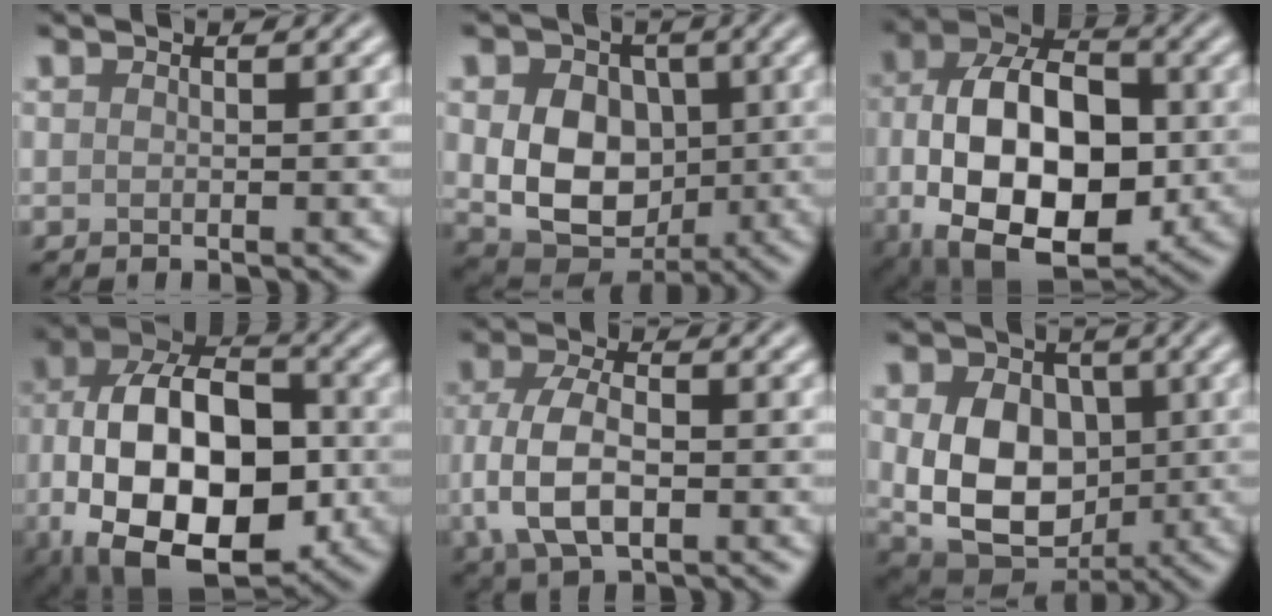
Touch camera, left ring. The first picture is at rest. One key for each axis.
{"total": 9.4, "fx": 0.3, "fy": 7.2, "fz": 6.1, "tx": -0.088, "ty": -0.013, "tz": 0.002}
{"total": 15.7, "fx": -1.8, "fy": 9.6, "fz": 12.4, "tx": -0.195, "ty": -0.008, "tz": -0.025}
{"total": 17.2, "fx": -3.5, "fy": 10.2, "fz": 13.4, "tx": -0.214, "ty": -0.008, "tz": -0.053}
{"total": 6.4, "fx": -1.1, "fy": 3.6, "fz": 5.2, "tx": -0.113, "ty": -0.003, "tz": -0.023}
{"total": 10.7, "fx": 0.1, "fy": 7.9, "fz": 7.3, "tx": -0.127, "ty": -0.015, "tz": 0.006}